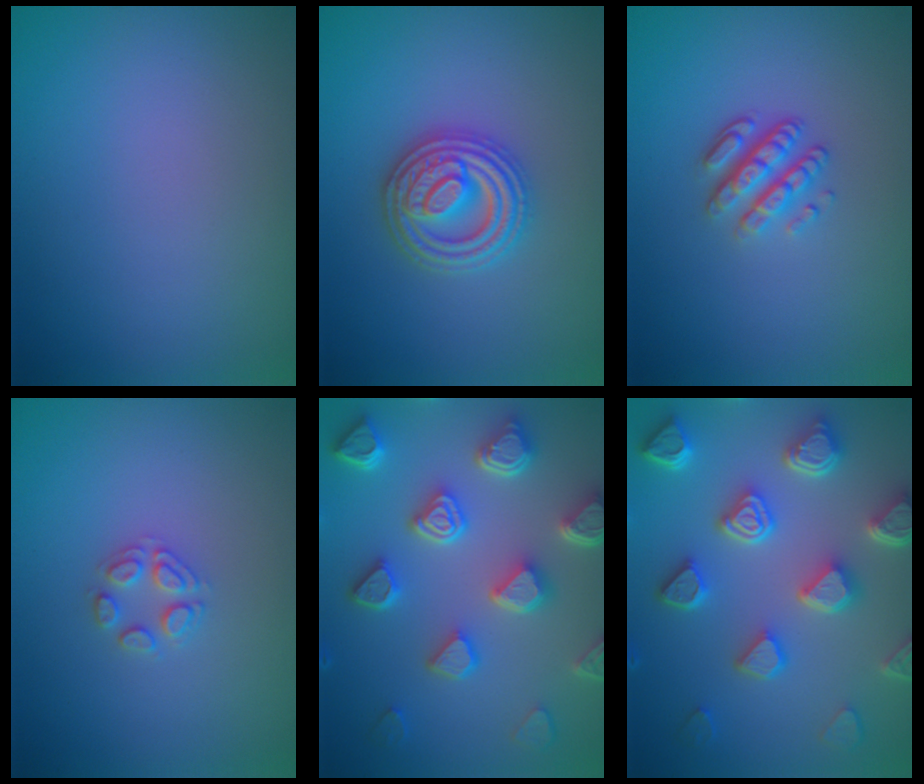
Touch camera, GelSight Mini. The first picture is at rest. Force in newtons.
{"total": 4.9, "press": 4.8, "slide": 0.8}
{"total": 3.2, "press": 2.5, "slide": 2.0}
{"total": 2.0, "press": 2.0, "slide": 0.1}
{"total": 7.4, "press": 5.9, "slide": 4.4}
{"total": 7.4, "press": 5.9, "slide": 4.4}